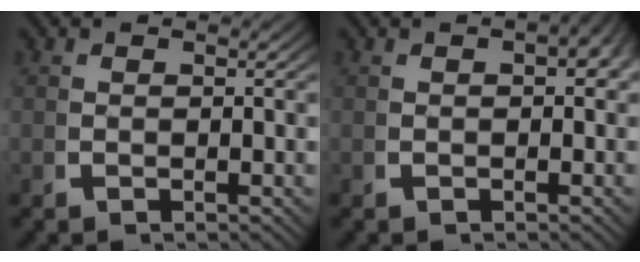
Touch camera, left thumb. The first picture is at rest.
{"total": 2.9, "force": [0.4, 1.6, 2.4], "torque": [-0.014, 0.010, -0.003]}